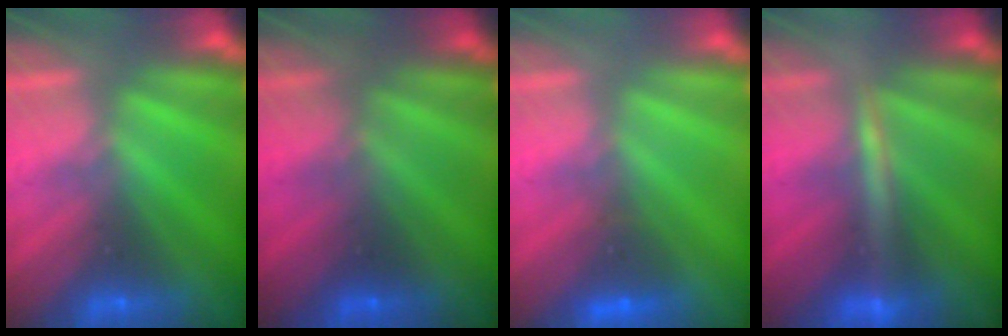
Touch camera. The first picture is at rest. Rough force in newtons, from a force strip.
{"total": 1.7}
{"total": 1.7}
{"total": 2.5}